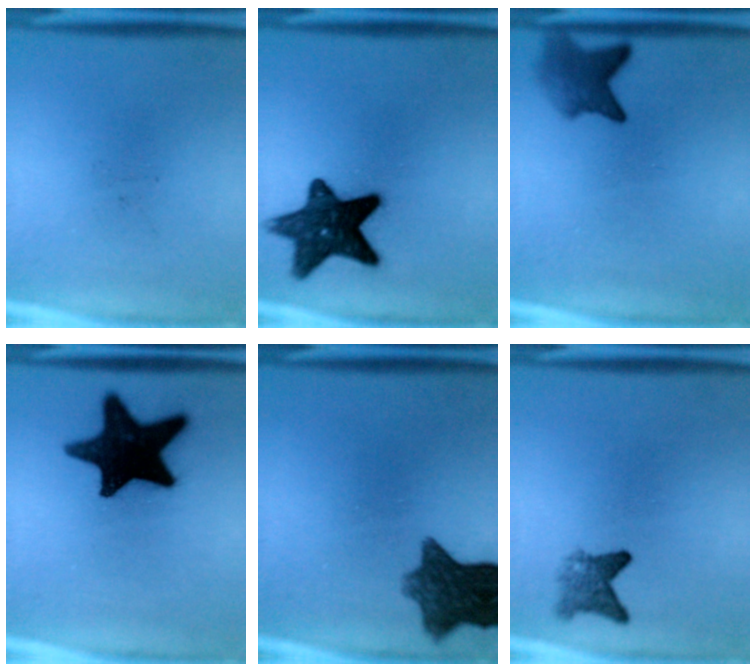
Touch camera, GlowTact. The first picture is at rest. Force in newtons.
{"total": 13.5}
{"total": 5.0}
{"total": 19.5}
{"total": 9.4}
{"total": 3.2}